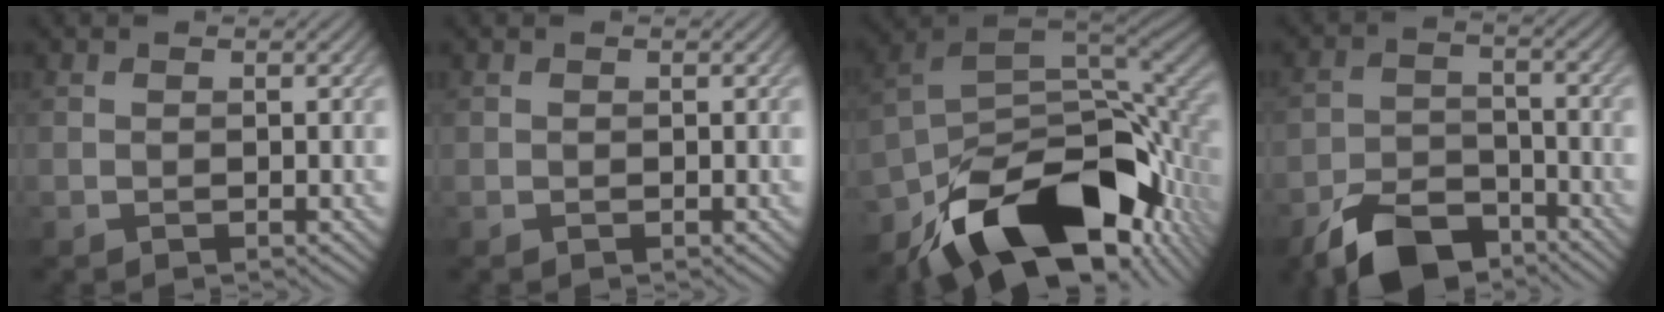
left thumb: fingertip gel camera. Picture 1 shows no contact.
{"total": 0.0}
{"total": 17.8, "force": [-10.1, 9.0, 11.6], "torque": [-0.186, -0.034, -0.161]}
{"total": 9.0, "force": [-6.7, 4.2, 4.4], "torque": [-0.082, -0.012, -0.130]}